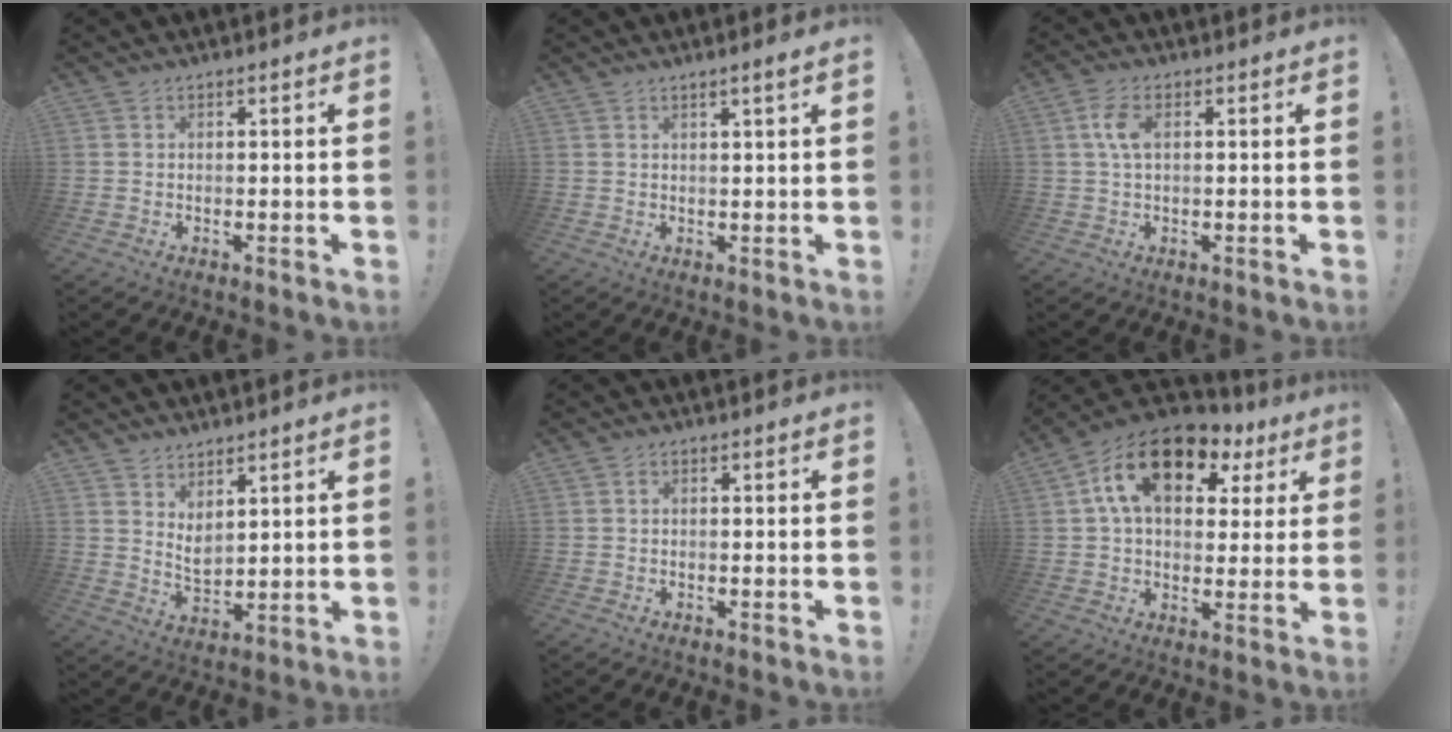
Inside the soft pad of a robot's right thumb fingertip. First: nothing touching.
{"total": 2.2, "force": [1.1, -0.2, 1.8], "torque": [-0.032, -0.002, 0.018]}
{"total": 5.5, "force": [1.1, 2.7, 4.7], "torque": [-0.095, 0.005, 0.018]}
{"total": 5.4, "force": [4.4, 2.5, 2.0], "torque": [-0.027, -0.035, 0.081]}
{"total": 0.7, "force": [-0.5, 0.3, 0.4], "torque": [-0.014, 0.003, -0.007]}
{"total": 17.6, "force": [7.7, 10.3, 12.0], "torque": [-0.193, -0.023, 0.135]}